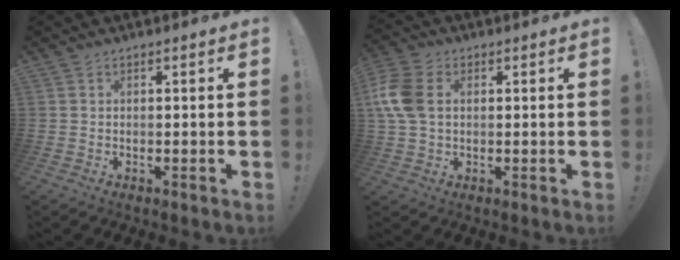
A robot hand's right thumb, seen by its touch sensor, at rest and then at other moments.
{"total": 10.2, "force": [1.6, 7.1, 7.2], "torque": [-0.163, 0.002, 0.030]}